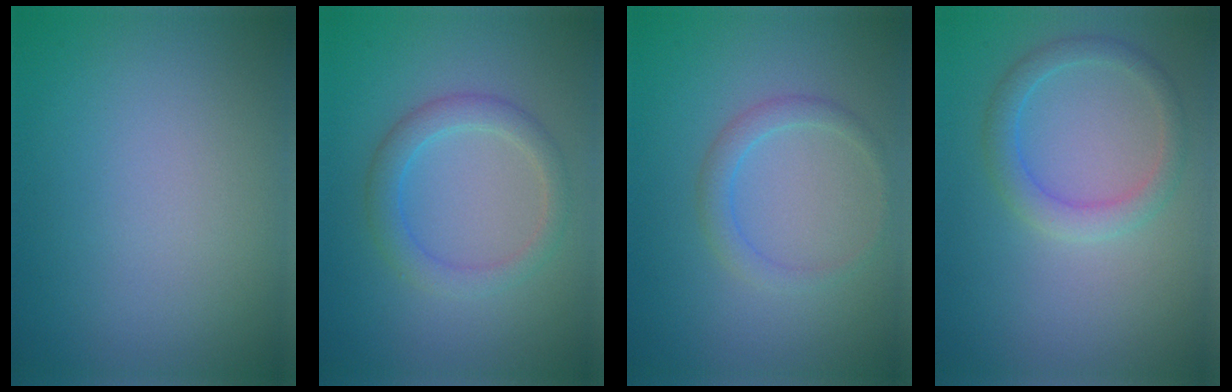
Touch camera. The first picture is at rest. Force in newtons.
{"total": 2.7, "press": 2.6, "slide": 0.3}
{"total": 1.8, "press": 1.8, "slide": 0.0}
{"total": 2.5, "press": 2.5, "slide": 0.3}